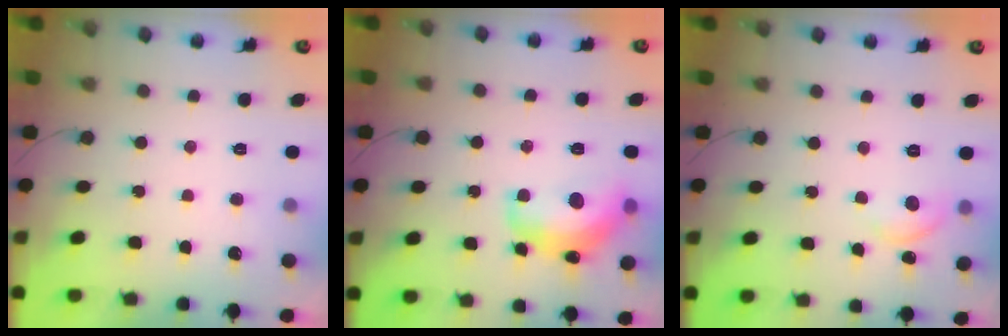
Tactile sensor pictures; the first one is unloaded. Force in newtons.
{"total": 14.7, "press": 14.7, "slide": 1.1}
{"total": 6.2, "press": 6.2, "slide": 0.6}